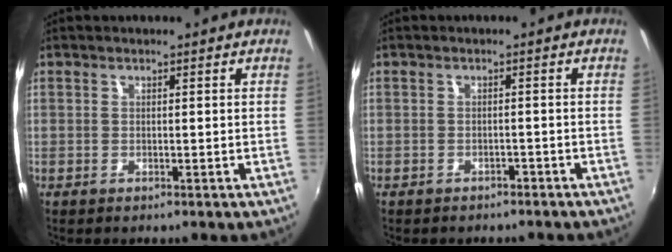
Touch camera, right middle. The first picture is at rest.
{"total": 3.1, "force": [-2.7, 1.4, 0.7], "torque": [-0.018, -0.011, -0.035]}